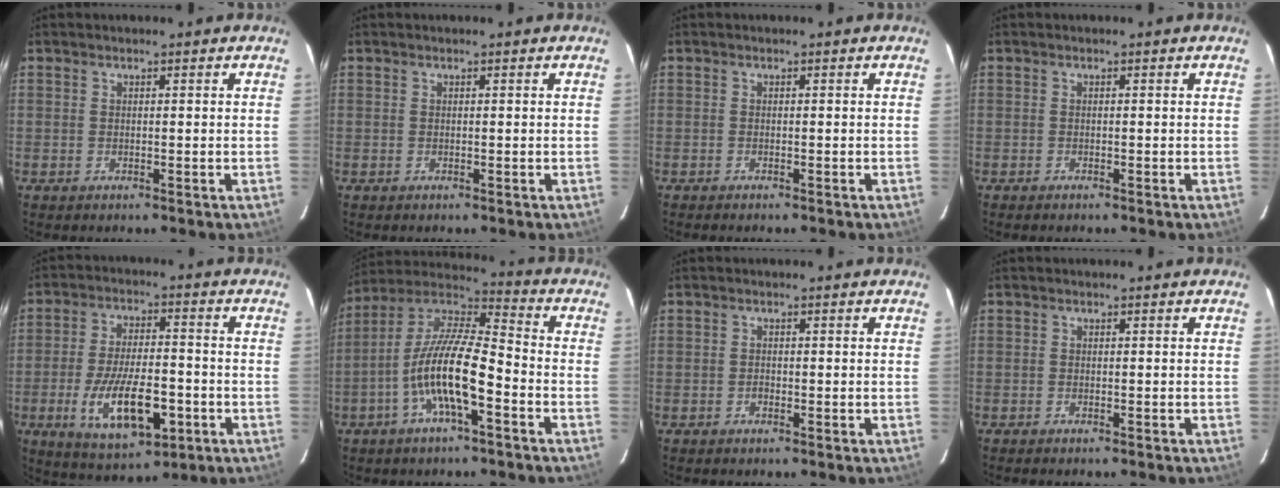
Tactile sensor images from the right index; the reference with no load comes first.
{"total": 0.0}
{"total": 0.9, "force": [-0.9, 0.1, 0.3], "torque": [-0.009, -0.003, -0.015]}
{"total": 0.6, "force": [-0.6, 0.1, 0.2], "torque": [-0.005, -0.002, -0.011]}
{"total": 14.5, "force": [-5.0, 5.7, 12.4], "torque": [-0.243, -0.013, -0.075]}
{"total": 14.1, "force": [-5.2, 3.2, 12.7], "torque": [-0.244, 0.002, -0.105]}
{"total": 0.7, "force": [-0.5, 0.4, 0.1], "torque": [-0.002, 0.005, -0.010]}
{"total": 1.8, "force": [-1.6, 0.5, 0.7], "torque": [-0.019, -0.004, -0.026]}